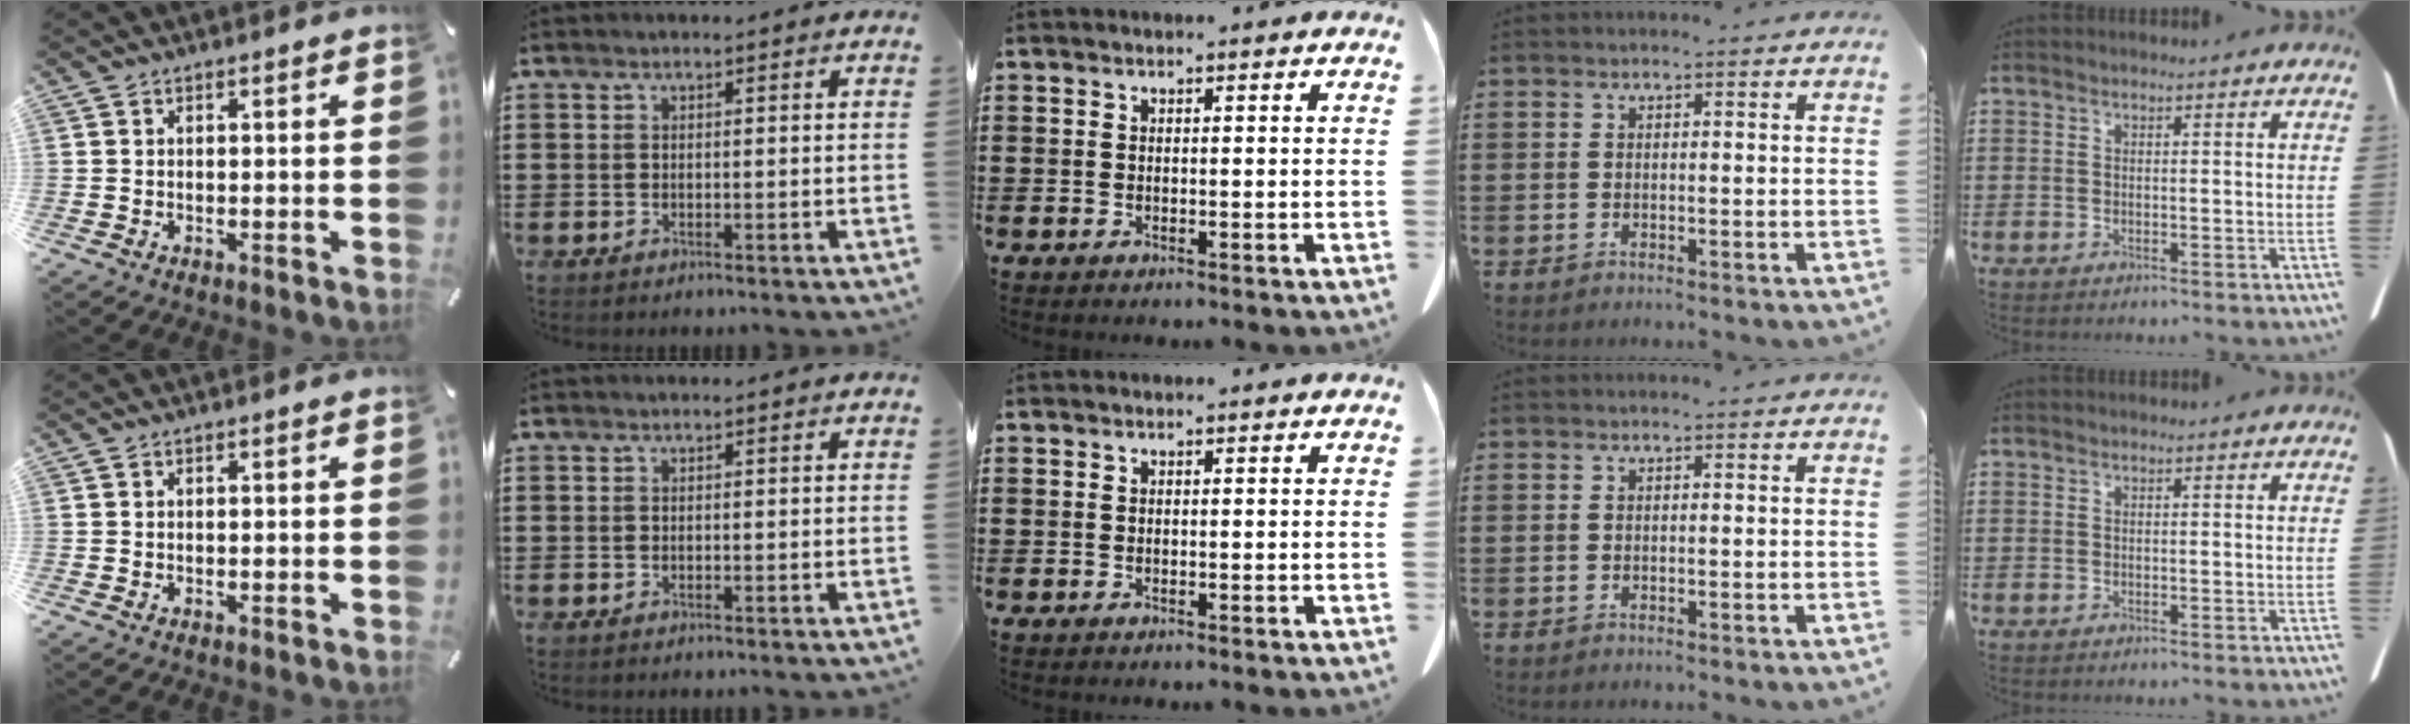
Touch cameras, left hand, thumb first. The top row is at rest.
{}